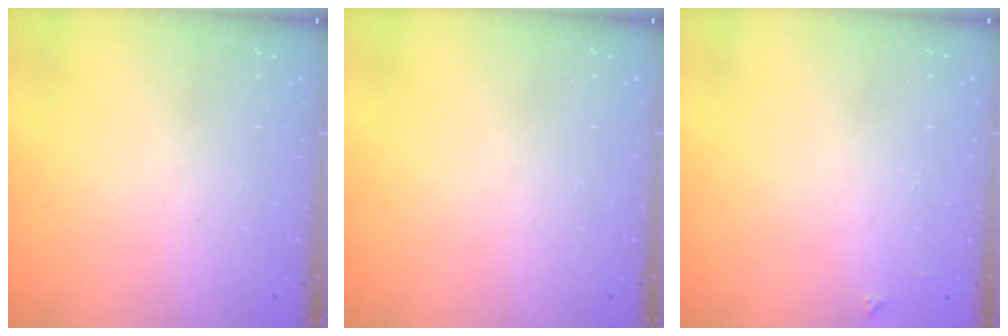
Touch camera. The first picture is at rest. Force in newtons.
{"total": 0.0}
{"total": 2.1, "press": 2.1, "slide": 0.3}